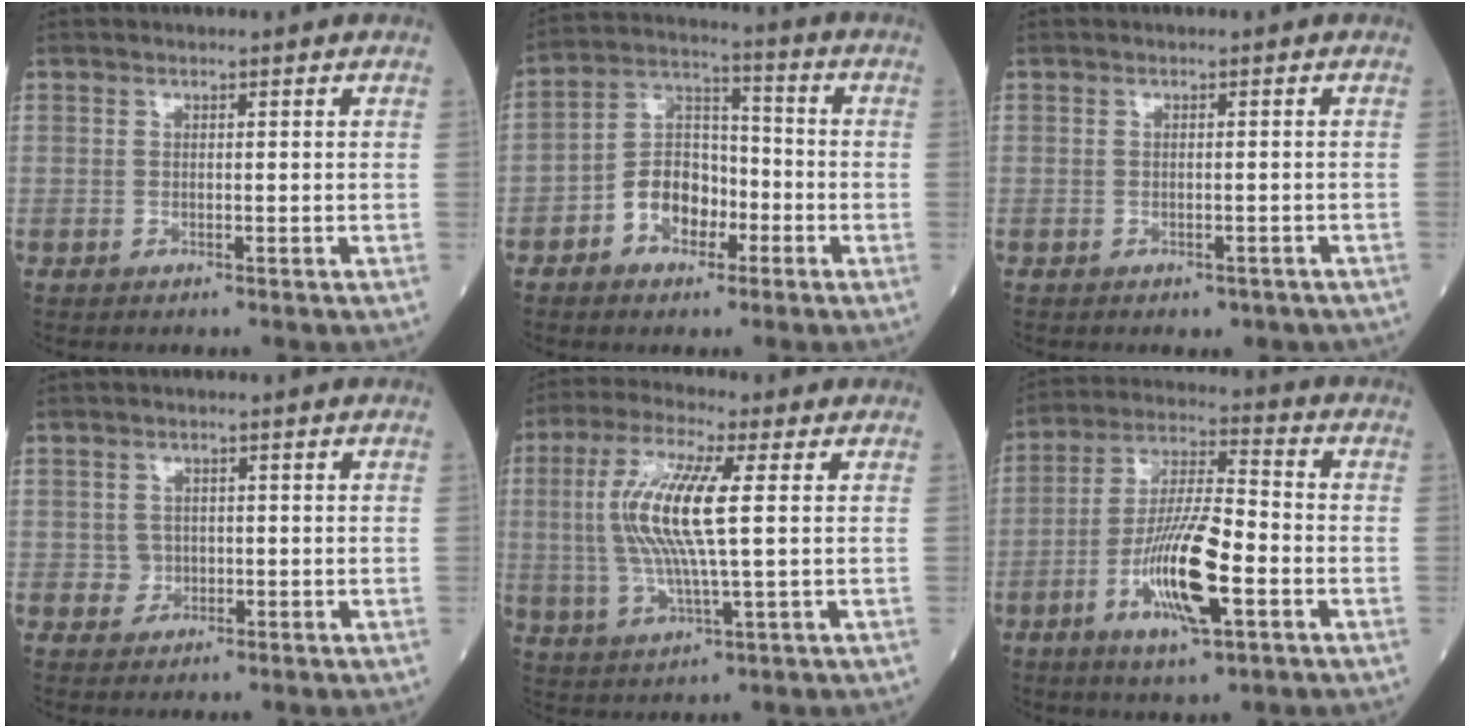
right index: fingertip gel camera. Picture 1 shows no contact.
{"total": 8.5, "force": [-3.5, 5.7, 5.3], "torque": [-0.106, 0.028, -0.064]}
{"total": 2.2, "force": [-1.7, 1.2, 0.8], "torque": [-0.005, 0.003, -0.017]}
{"total": 1.8, "force": [-0.2, 1.7, 0.2], "torque": [0.001, 0.006, -0.004]}
{"total": 11.9, "force": [1.5, 1.3, 11.7], "torque": [-0.251, 0.006, 0.027]}
{"total": 13.3, "force": [-4.6, 2.6, 12.2], "torque": [-0.235, -0.004, -0.081]}